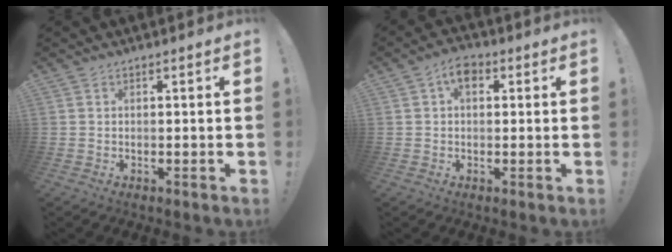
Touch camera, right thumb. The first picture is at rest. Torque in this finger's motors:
{"motor_torque": [0.82, 0.97, 0.50, -0.08, 0.01]}